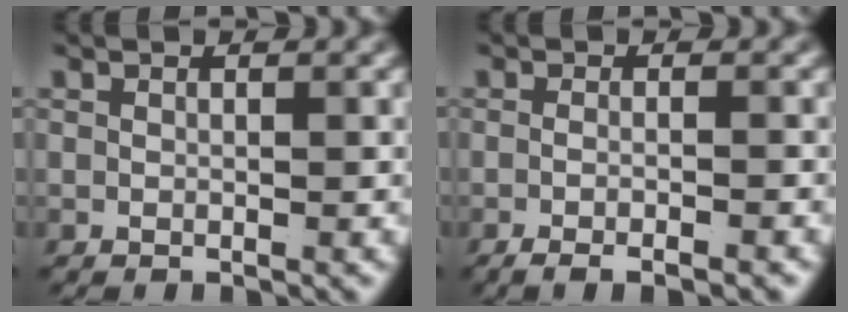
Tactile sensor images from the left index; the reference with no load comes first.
{"total": 2.9, "force": [-2.5, 0.1, 1.5], "torque": [-0.024, -0.007, -0.036]}